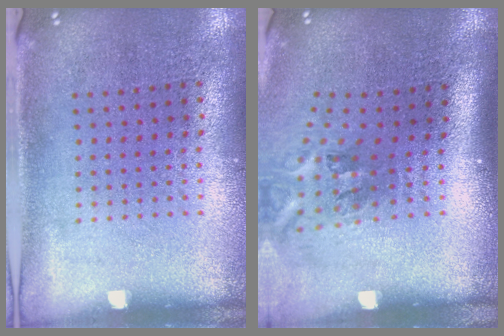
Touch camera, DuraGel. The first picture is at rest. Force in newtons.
{"total": 2.2, "press": 1.3, "slide": 1.8}